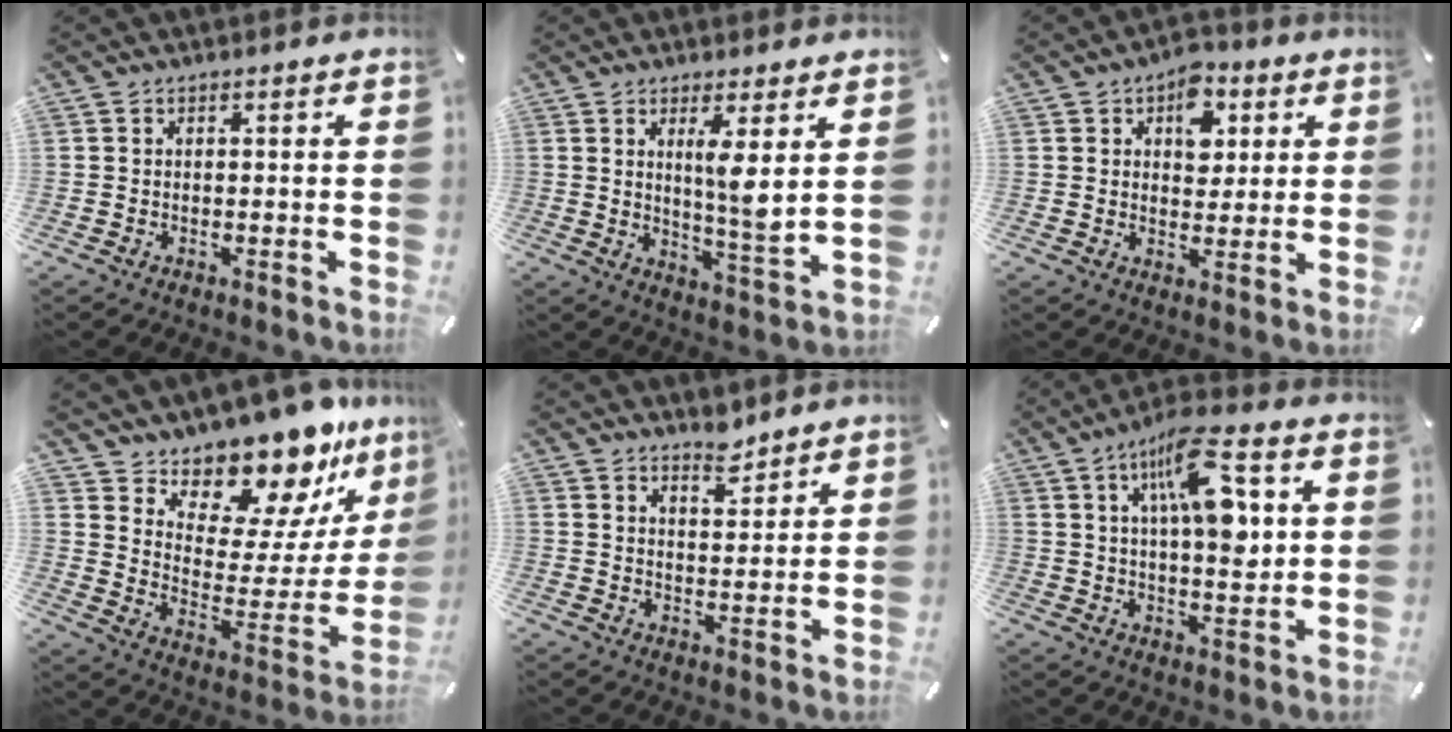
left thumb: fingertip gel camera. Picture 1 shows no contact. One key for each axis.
{"total": 8.2, "fx": 3.1, "fy": 1.4, "fz": 7.5, "tx": -0.132, "ty": -0.030, "tz": 0.046}
{"total": 8.7, "fx": 3.0, "fy": 6.1, "fz": 5.4, "tx": -0.061, "ty": -0.002, "tz": 0.045}
{"total": 15.6, "fx": 14.3, "fy": 5.6, "fz": 2.9, "tx": -0.050, "ty": -0.146, "tz": 0.242}
{"total": 5.2, "fx": 4.8, "fy": 1.6, "fz": 1.1, "tx": 0.001, "ty": -0.039, "tz": 0.085}
{"total": 15.0, "fx": 5.4, "fy": 6.2, "fz": 12.5, "tx": -0.204, "ty": -0.012, "tz": 0.088}